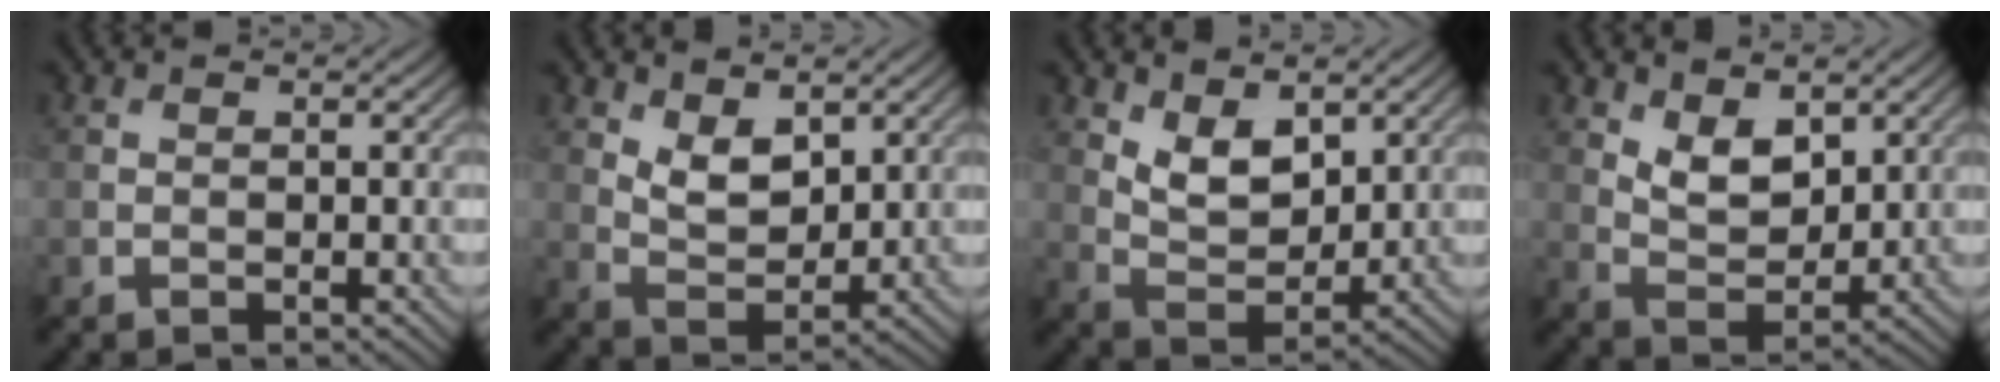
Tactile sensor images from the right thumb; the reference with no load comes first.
{"total": 5.1, "force": [2.7, 2.7, 3.3], "torque": [-0.071, -0.012, 0.051]}
{"total": 6.1, "force": [3.2, 3.3, 4.0], "torque": [-0.084, -0.016, 0.057]}
{"total": 5.5, "force": [2.9, 3.0, 3.5], "torque": [-0.076, -0.014, 0.053]}